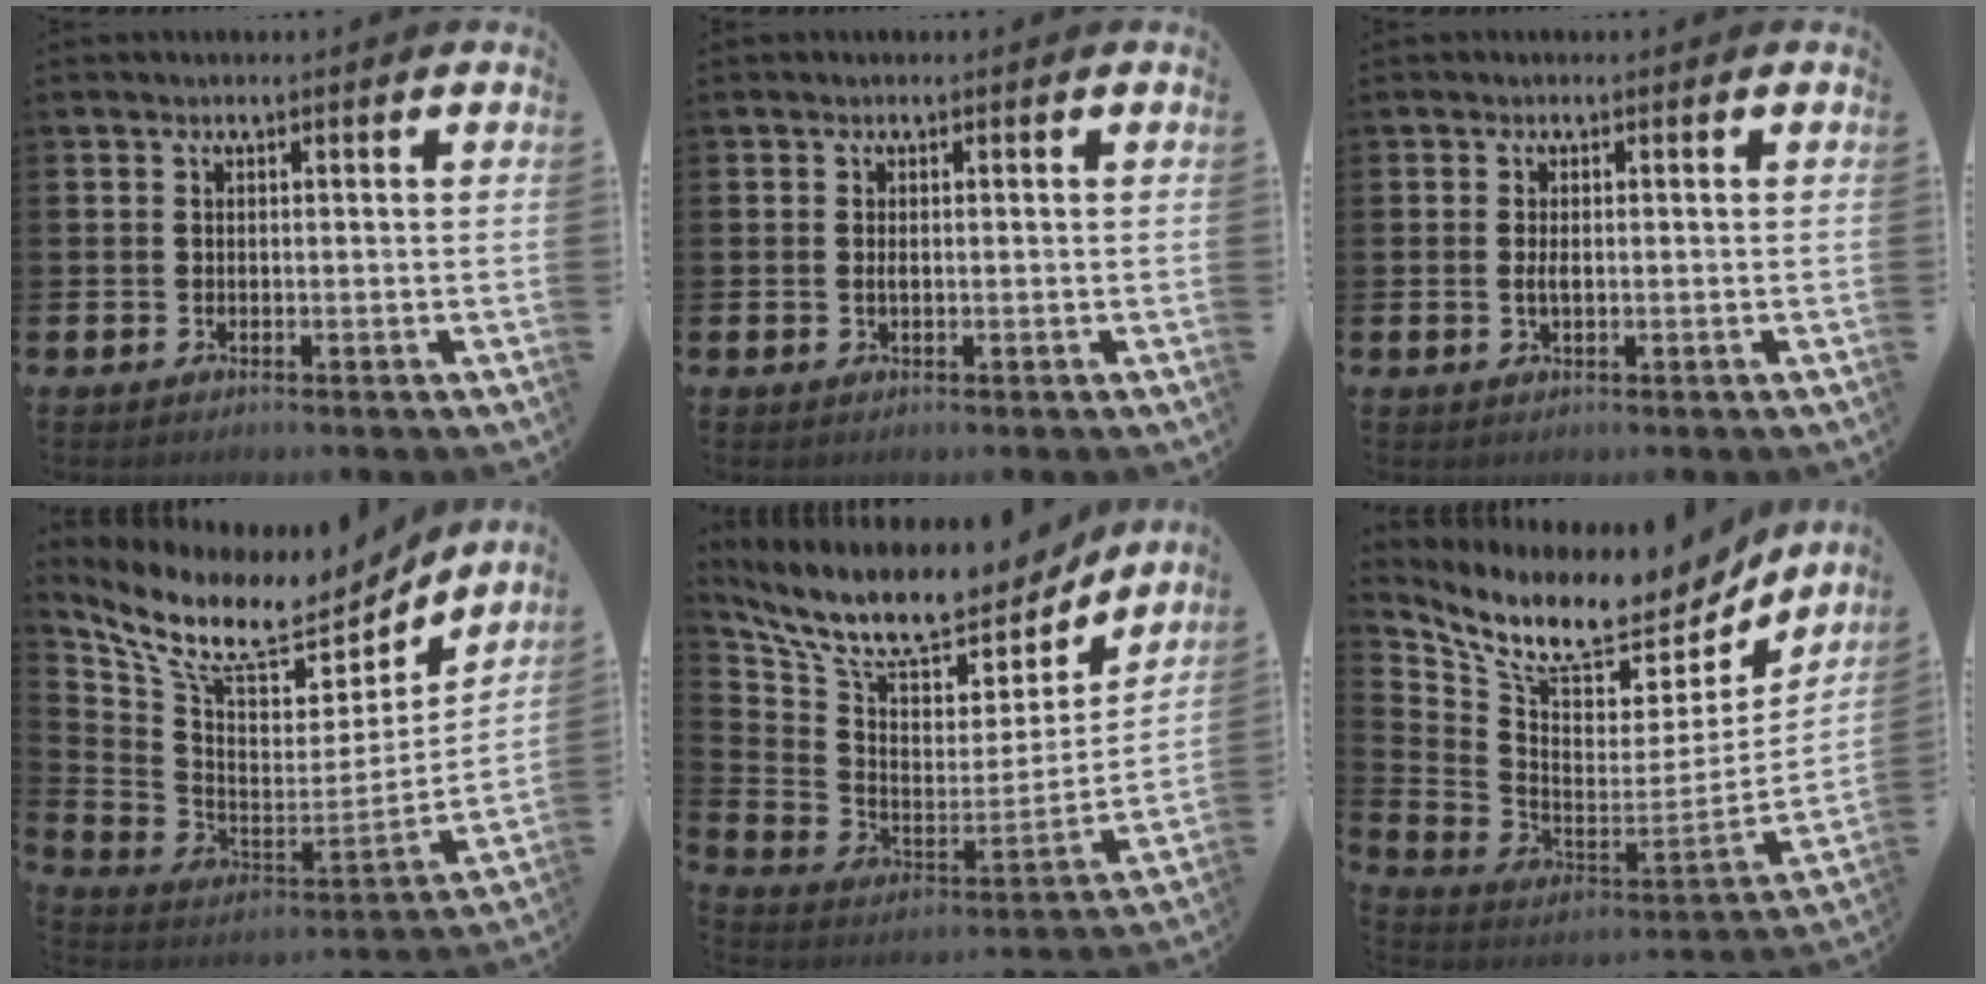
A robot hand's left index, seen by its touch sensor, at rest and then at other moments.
{"total": 0.6, "force": [0.0, 0.2, 0.6], "torque": [-0.009, 0.000, -0.001]}
{"total": 1.5, "force": [0.0, 0.6, 1.4], "torque": [-0.024, 0.001, -0.003]}
{"total": 10.0, "force": [7.9, 3.8, 4.6], "torque": [-0.126, -0.059, 0.137]}
{"total": 10.1, "force": [8.5, 3.1, 4.5], "torque": [-0.120, -0.063, 0.145]}
{"total": 9.7, "force": [8.0, 3.7, 3.9], "torque": [-0.111, -0.069, 0.137]}